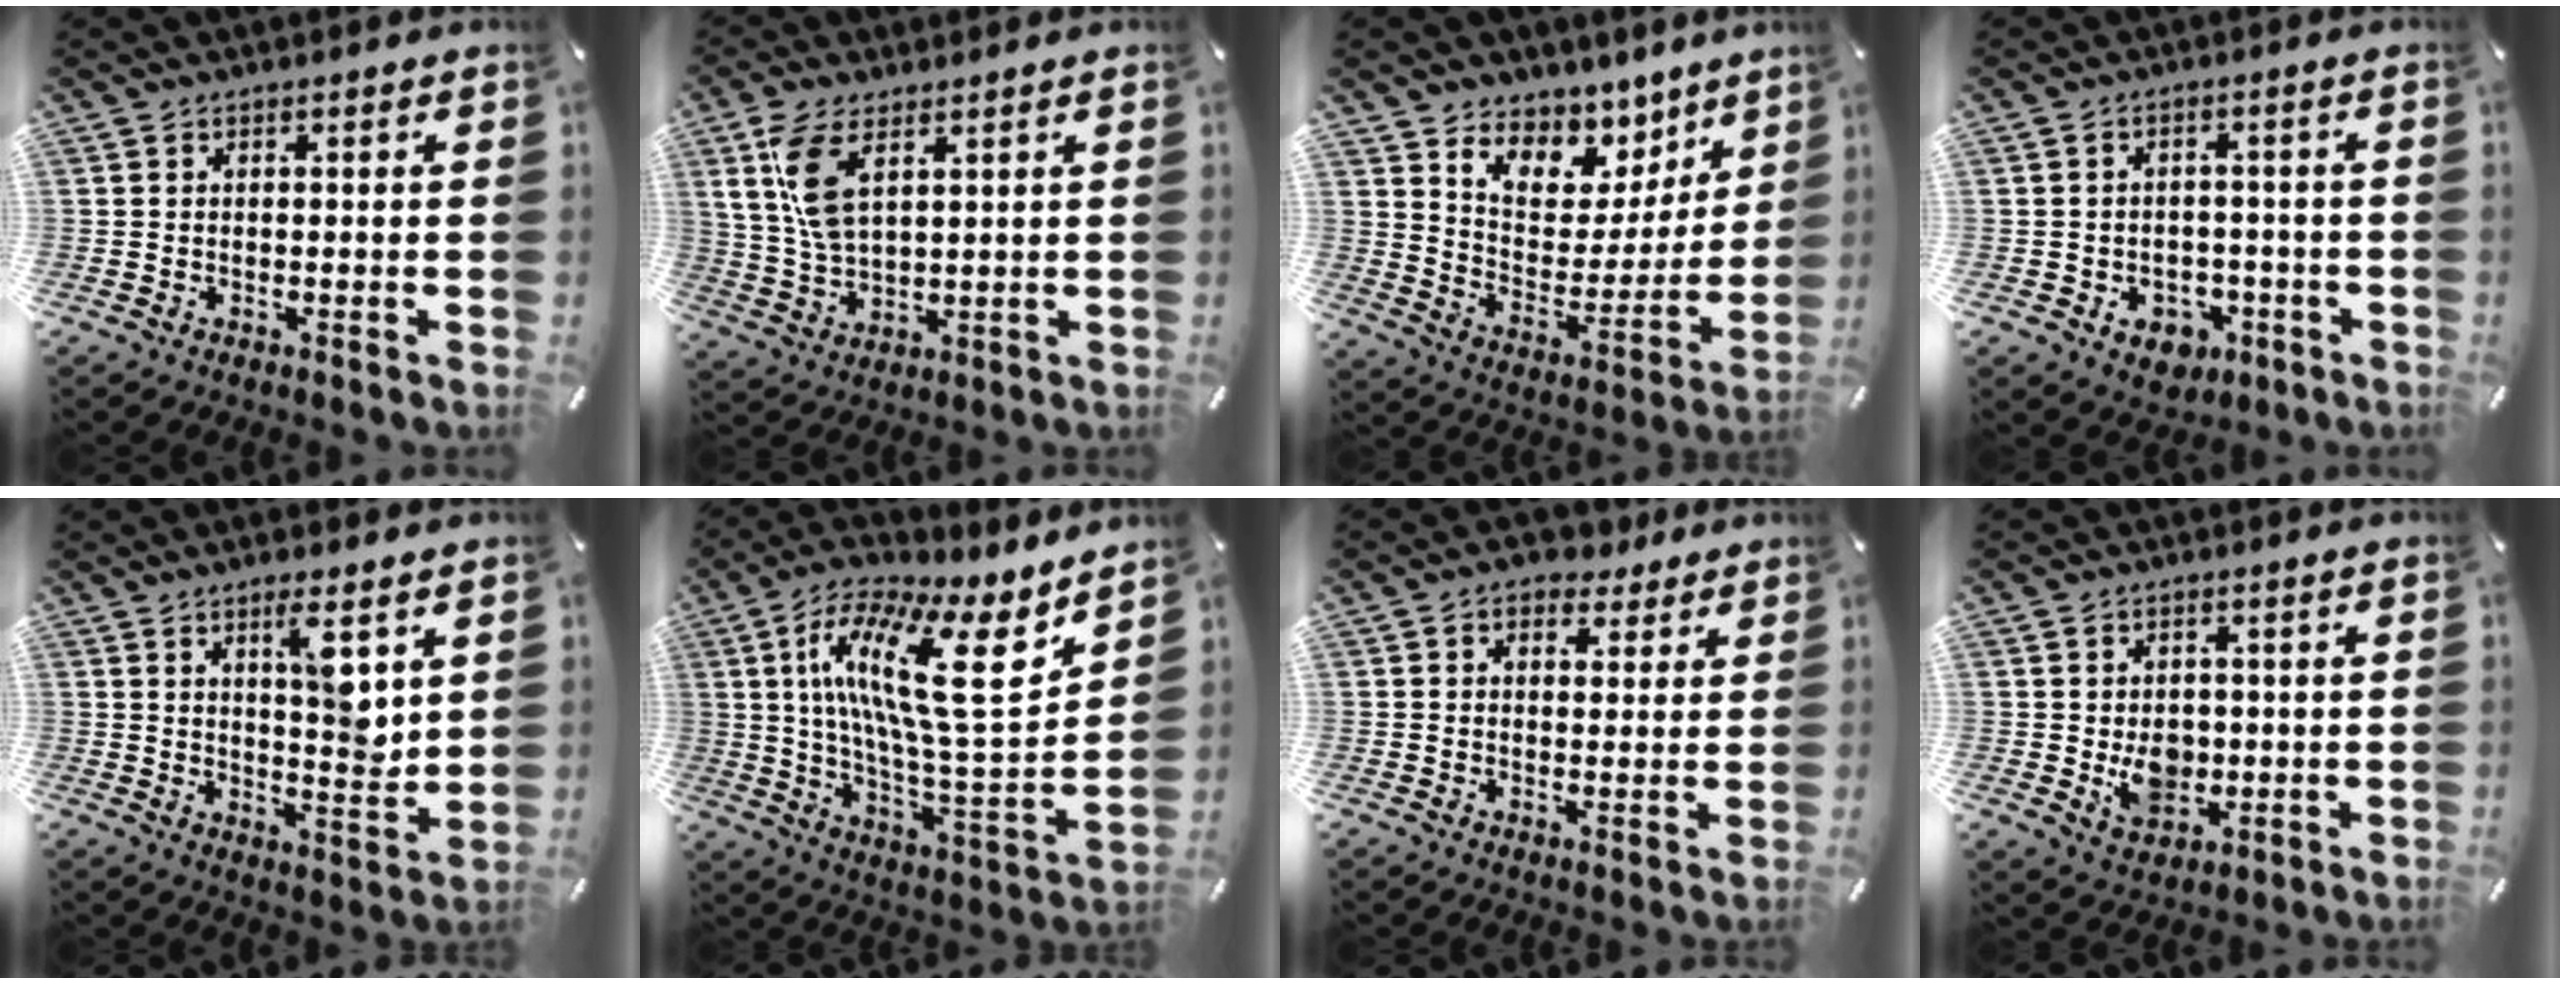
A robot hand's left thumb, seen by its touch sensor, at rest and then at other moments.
{"total": 9.3, "force": [4.5, 4.6, 6.8], "torque": [-0.163, -0.011, 0.081]}
{"total": 9.5, "force": [6.6, 6.8, 0.7], "torque": [-0.012, -0.081, 0.125]}
{"total": 6.0, "force": [-2.5, 4.8, 2.6], "torque": [-0.024, 0.015, -0.042]}
{"total": 8.8, "force": [4.5, 2.5, 7.1], "torque": [-0.098, -0.036, 0.068]}
{"total": 21.9, "force": [9.2, 6.7, 18.7], "torque": [-0.339, -0.050, 0.140]}
{"total": 5.3, "force": [3.0, 3.7, 2.4], "torque": [-0.025, -0.011, 0.048]}
{"total": 7.2, "force": [-0.6, 5.9, 4.2], "torque": [-0.058, -0.004, -0.011]}